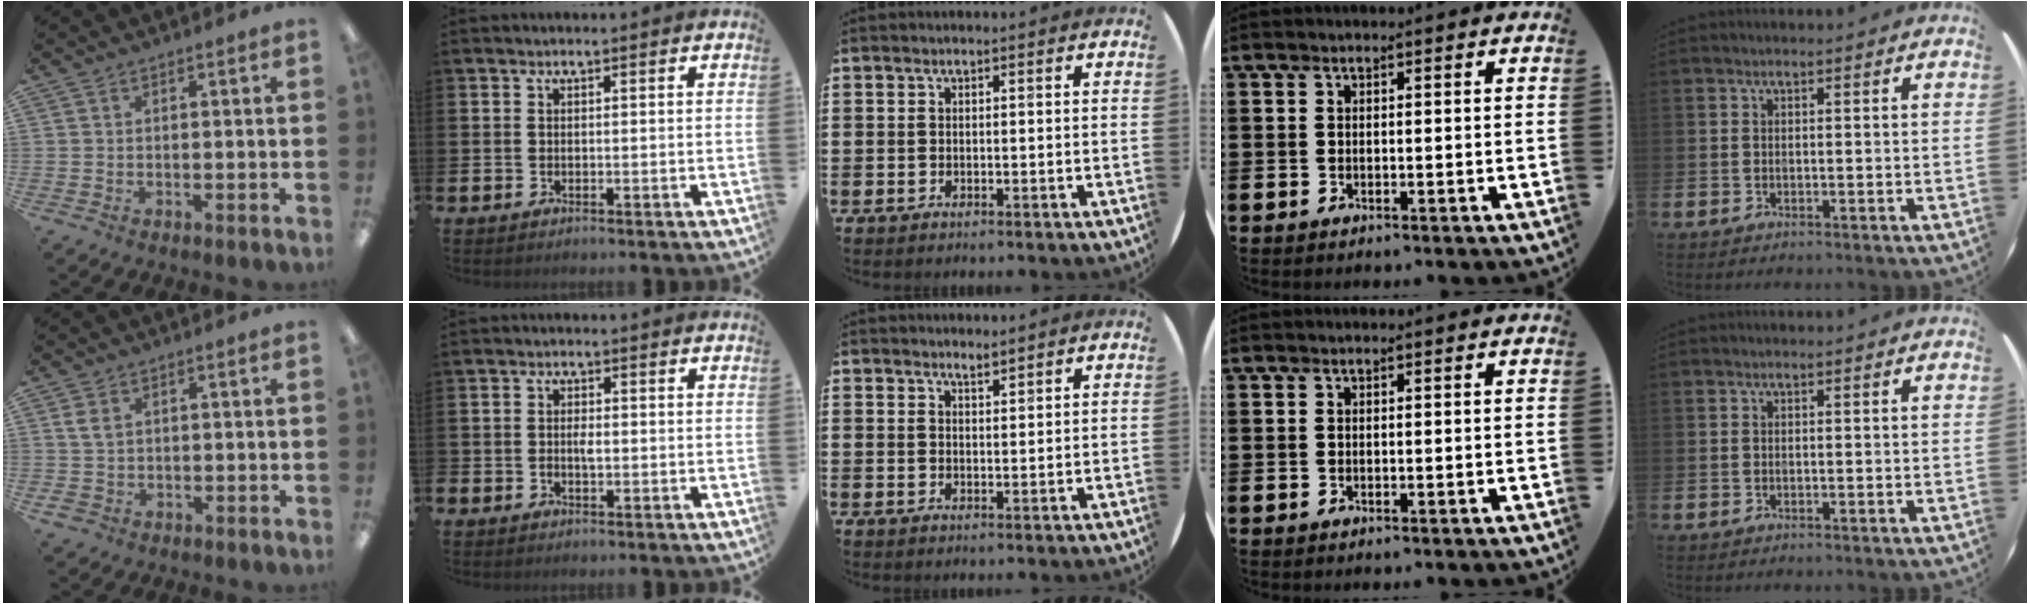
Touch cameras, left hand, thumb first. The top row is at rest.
{"thumb": {"total": 3.7, "force": [0.6, 2.7, 2.4], "torque": [-0.054, 0.005, 0.009]}, "index": {"total": 1.4, "force": [-0.6, 0.9, 0.9], "torque": [-0.015, 0.001, -0.011]}, "middle": {"total": 1.7, "force": [1.7, 0.0, 0.0], "torque": [-0.001, -0.002, 0.033]}}